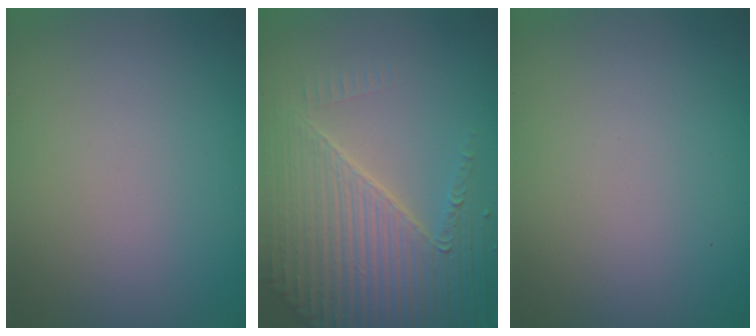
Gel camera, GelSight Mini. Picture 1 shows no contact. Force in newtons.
{"total": 6.5, "press": 5.2, "slide": 3.9}
{"total": 0.0}